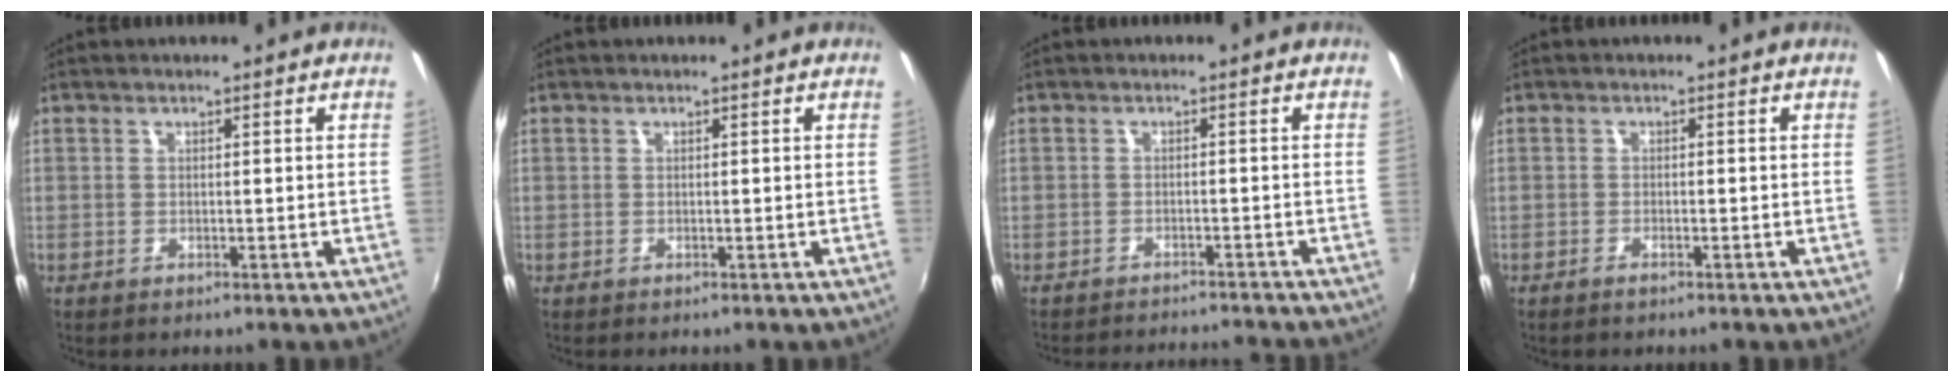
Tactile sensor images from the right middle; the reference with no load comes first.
{"total": 0.0}
{"total": 9.6, "force": [-9.0, 0.9, 3.2], "torque": [-0.073, -0.007, -0.126]}
{"total": 1.2, "force": [-1.0, 0.1, 0.7], "torque": [-0.018, 0.000, -0.020]}